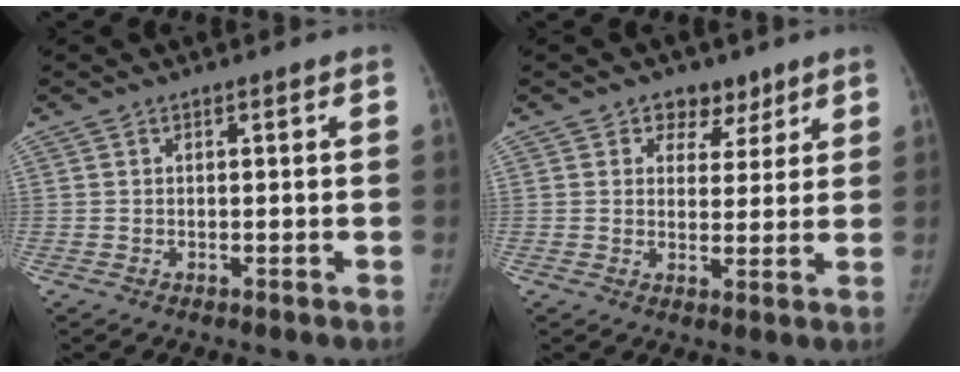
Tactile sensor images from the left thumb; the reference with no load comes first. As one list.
[{"total": 5.2, "force": [3.3, 3.9, 1.2], "torque": [0.020, -0.013, 0.047]}]